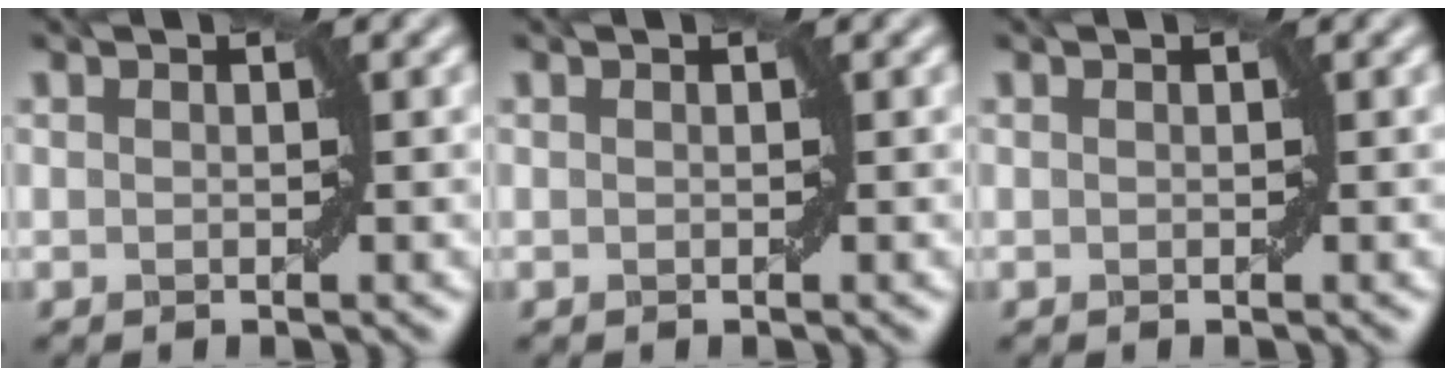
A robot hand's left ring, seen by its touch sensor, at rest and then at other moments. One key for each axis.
{"total": 0.0}
{"total": 0.0}